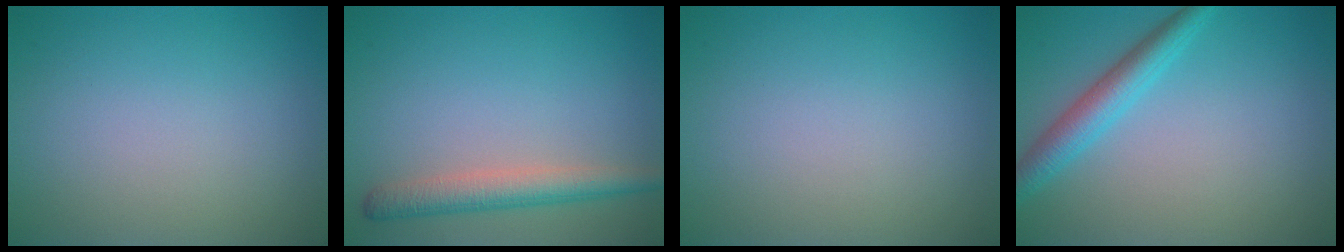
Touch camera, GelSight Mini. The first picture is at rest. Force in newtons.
{"total": 3.4, "press": 3.4, "slide": 0.1}
{"total": 0.0}
{"total": 3.3, "press": 3.3, "slide": 0.1}